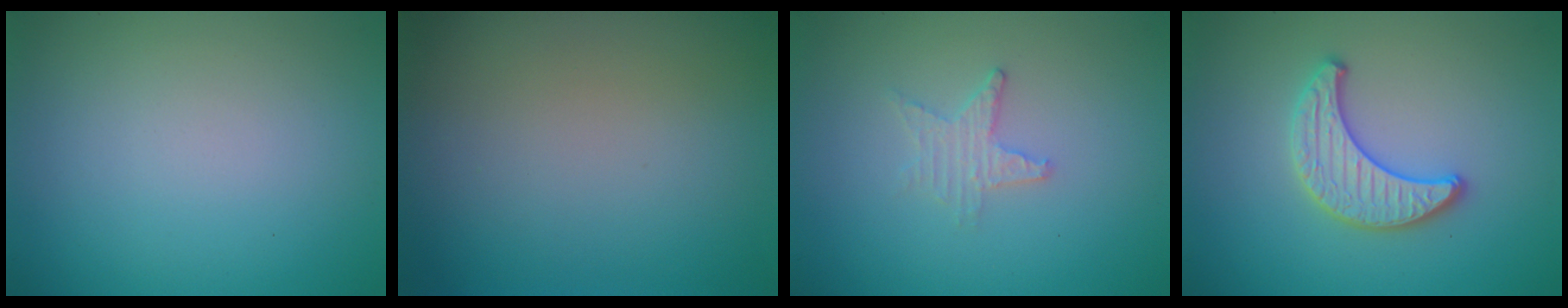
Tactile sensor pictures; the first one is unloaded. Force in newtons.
{"total": 0.0}
{"total": 1.7, "press": 1.6, "slide": 0.4}
{"total": 3.1, "press": 3.1, "slide": 0.2}